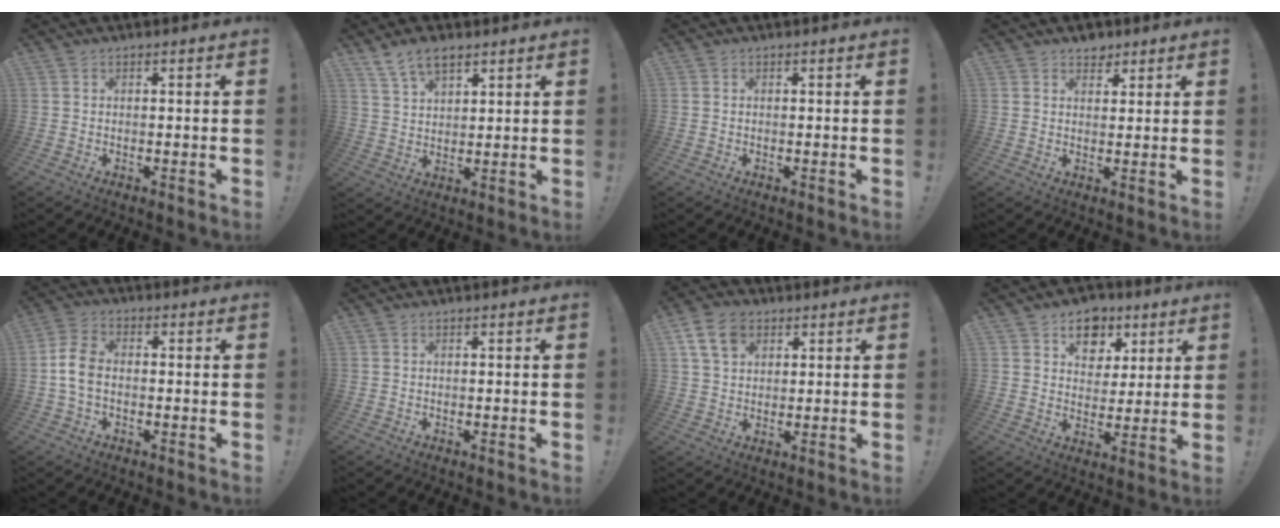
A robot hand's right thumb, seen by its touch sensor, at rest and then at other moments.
{"total": 7.4, "force": [5.0, 3.6, 4.1], "torque": [-0.067, -0.020, 0.095]}
{"total": 0.0}
{"total": 4.4, "force": [3.2, 2.9, 1.0], "torque": [0.001, -0.018, 0.055]}
{"total": 7.6, "force": [-0.9, 4.9, 5.7], "torque": [-0.126, 0.011, -0.011]}
{"total": 0.0}
{"total": 9.6, "force": [4.6, 6.6, 5.3], "torque": [-0.093, -0.001, 0.091]}
{"total": 10.9, "force": [5.8, 8.3, 4.0], "torque": [-0.047, -0.029, 0.111]}